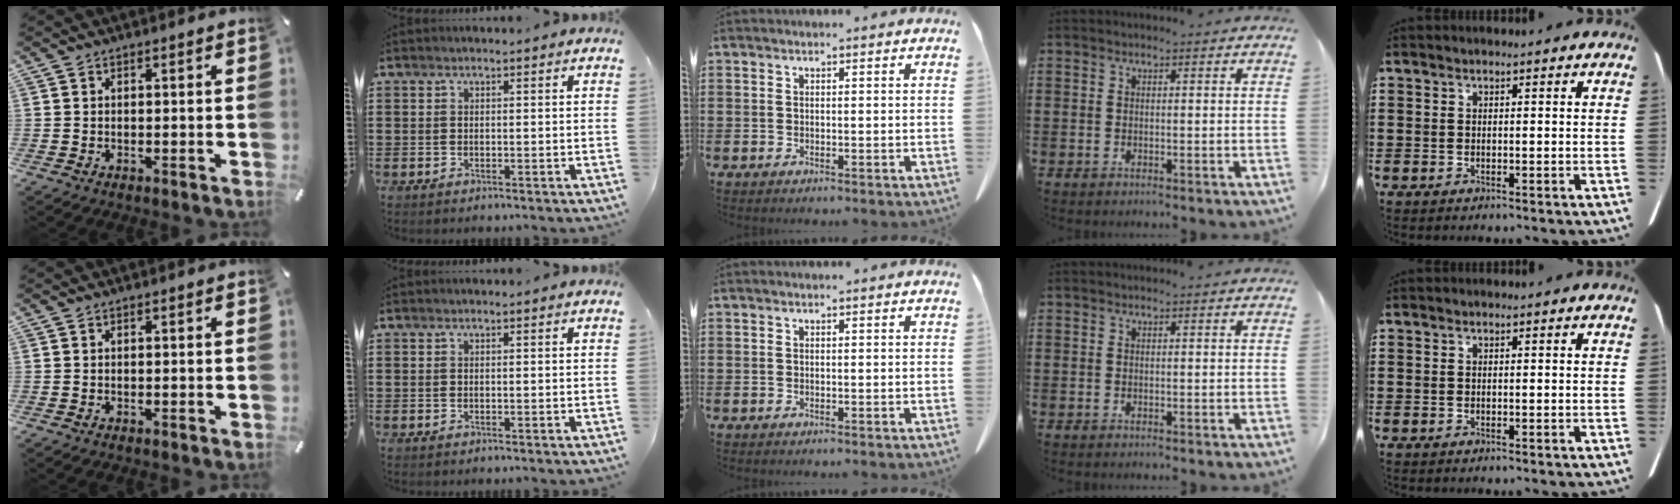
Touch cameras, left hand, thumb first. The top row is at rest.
{}